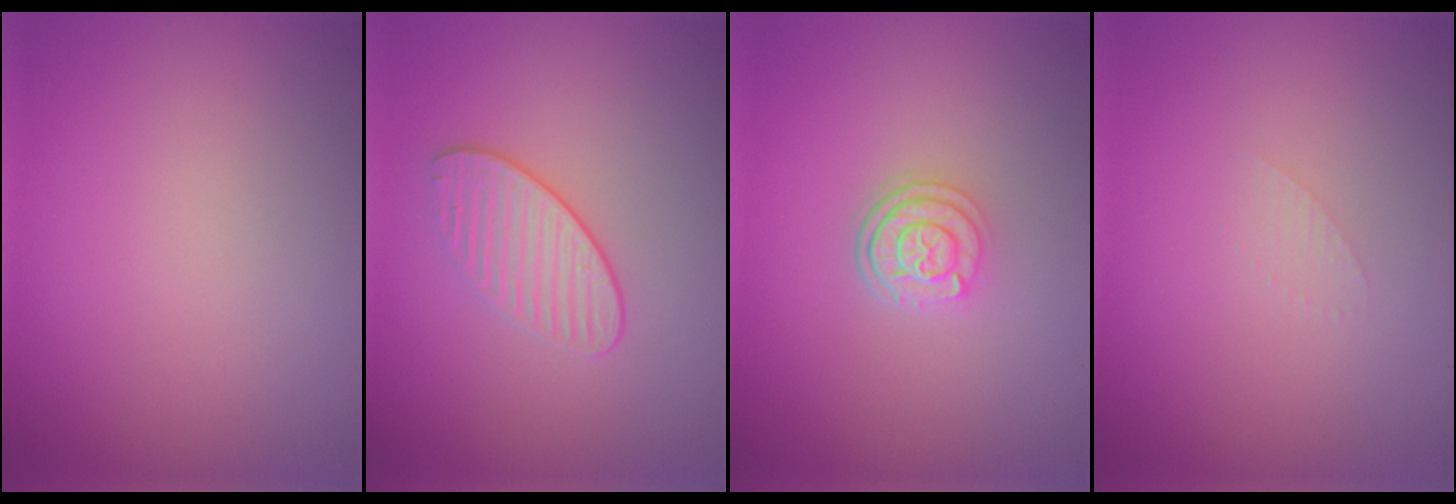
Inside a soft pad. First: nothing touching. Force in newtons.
{"total": 2.2, "press": 1.8, "slide": 1.2}
{"total": 3.1, "press": 2.5, "slide": 1.8}
{"total": 0.7, "press": 0.7, "slide": 0.1}